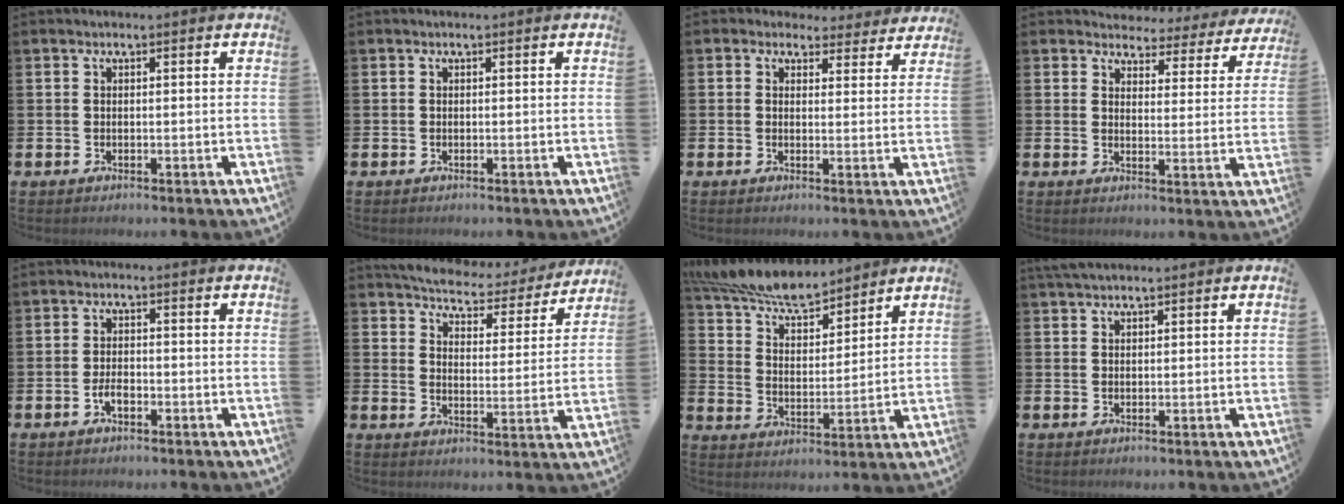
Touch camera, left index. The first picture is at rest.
{"total": 0.0}
{"total": 3.1, "force": [2.5, 1.7, 0.1], "torque": [-0.002, -0.019, 0.040]}
{"total": 3.1, "force": [2.9, 1.2, 0.0], "torque": [-0.013, -0.032, 0.043]}
{"total": 2.2, "force": [-0.9, 1.0, 1.7], "torque": [-0.030, 0.002, -0.017]}
{"total": 5.6, "force": [5.4, 1.1, 1.0], "torque": [-0.048, -0.042, 0.091]}
{"total": 8.9, "force": [8.3, 1.5, 2.8], "torque": [-0.090, -0.046, 0.151]}
{"total": 2.7, "force": [2.3, 0.8, 1.1], "torque": [-0.021, 0.000, 0.041]}